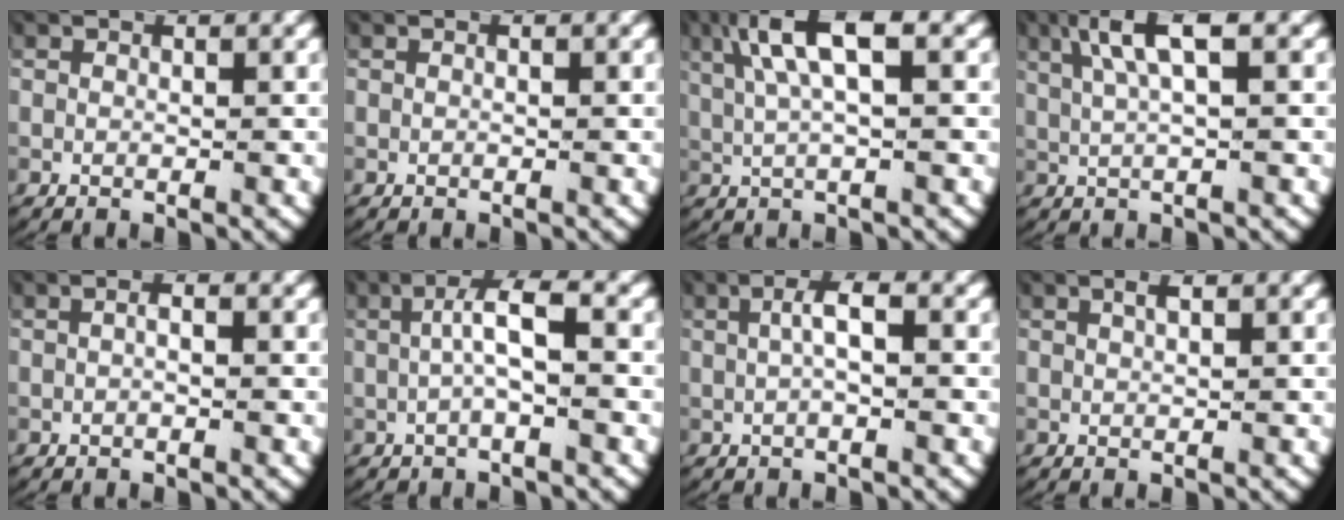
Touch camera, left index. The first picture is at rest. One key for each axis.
{"total": 0.0}
{"total": 6.8, "fx": 2.6, "fy": 2.4, "fz": 5.8, "tx": -0.110, "ty": 0.015, "tz": 0.040}
{"total": 5.9, "fx": 2.8, "fy": 1.6, "fz": 5.0, "tx": -0.089, "ty": 0.017, "tz": 0.042}
{"total": 0.9, "fx": -0.1, "fy": 0.2, "fz": 0.9, "tx": -0.018, "ty": 0.001, "tz": 0.000}
{"total": 3.6, "fx": 0.3, "fy": 0.8, "fz": 3.5, "tx": -0.059, "ty": 0.012, "tz": -0.001}
{"total": 2.5, "fx": 0.3, "fy": 0.6, "fz": 2.4, "tx": -0.043, "ty": 0.008, "tz": 0.005}
{"total": 0.9, "fx": 0.5, "fy": 0.0, "fz": 0.8, "tx": -0.019, "ty": 0.001, "tz": 0.012}